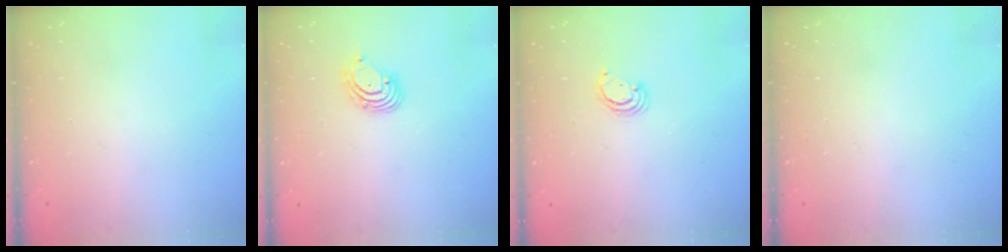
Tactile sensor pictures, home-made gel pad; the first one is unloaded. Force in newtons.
{"total": 3.7, "press": 3.7, "slide": 0.4}
{"total": 2.6, "press": 2.6, "slide": 0.3}
{"total": 0.0}